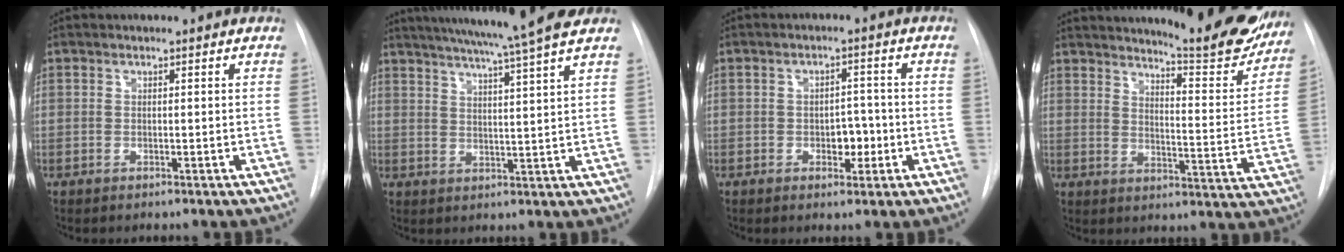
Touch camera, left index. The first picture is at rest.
{"total": 14.3, "force": [12.0, -1.3, 7.6], "torque": [-0.129, -0.002, 0.160]}
{"total": 4.0, "force": [-1.1, 2.4, 3.0], "torque": [-0.031, 0.007, -0.011]}
{"total": 18.8, "force": [17.0, 2.1, 7.8], "torque": [-0.101, -0.070, 0.208]}